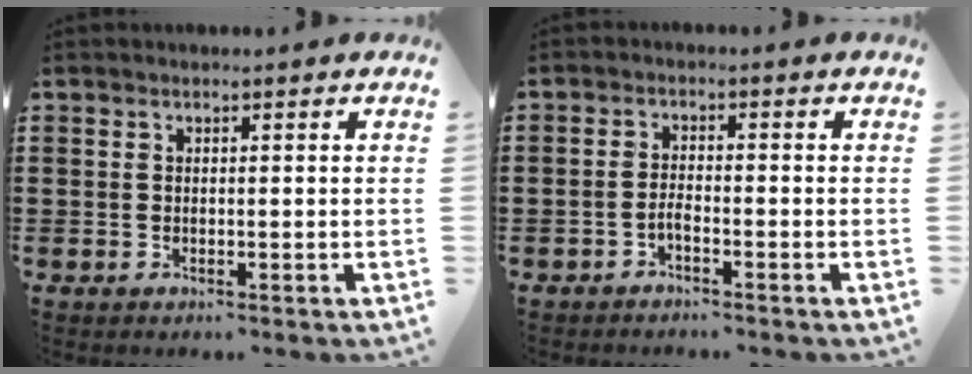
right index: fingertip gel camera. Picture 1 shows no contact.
{"total": 1.5, "force": [-1.2, 0.3, 0.9], "torque": [-0.019, 0.001, -0.023]}